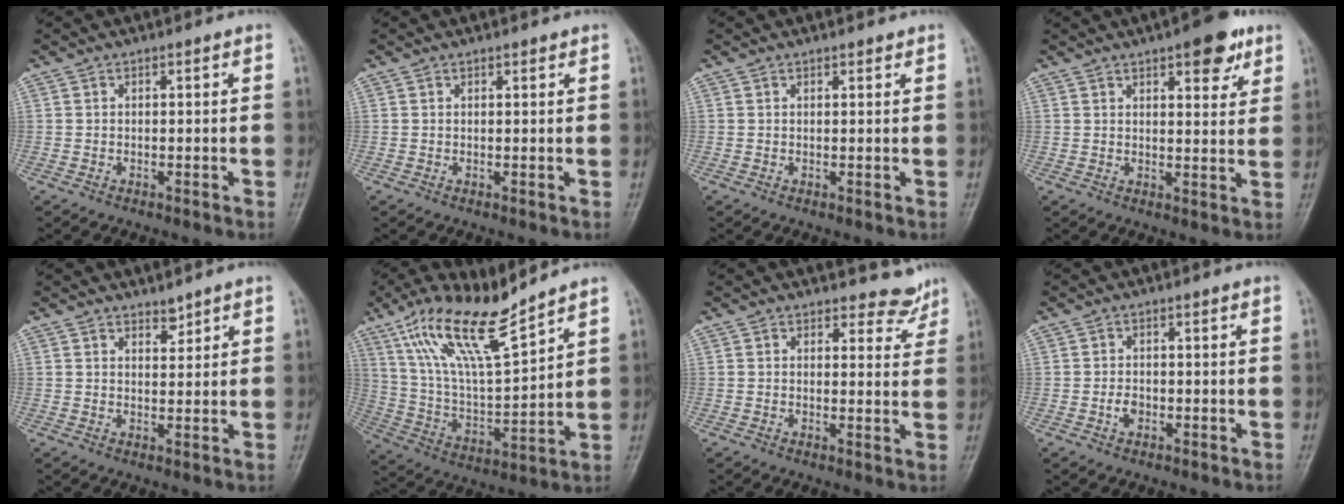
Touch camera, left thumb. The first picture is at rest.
{"total": 0.8, "force": [0.7, 0.2, 0.2], "torque": [-0.006, -0.005, 0.010]}
{"total": 1.0, "force": [0.9, 0.4, 0.3], "torque": [-0.004, -0.006, 0.012]}
{"total": 8.5, "force": [5.1, 3.1, 6.1], "torque": [-0.056, -0.021, 0.064]}
{"total": 2.2, "force": [1.9, 0.8, 0.6], "torque": [0.004, -0.016, 0.031]}
{"total": 16.3, "force": [11.8, 3.1, 10.8], "torque": [-0.190, -0.056, 0.235]}
{"total": 4.4, "force": [4.0, 1.8, 0.0], "torque": [0.027, -0.034, 0.039]}
{"total": 1.9, "force": [-0.5, 1.4, 1.2], "torque": [-0.017, 0.003, -0.010]}